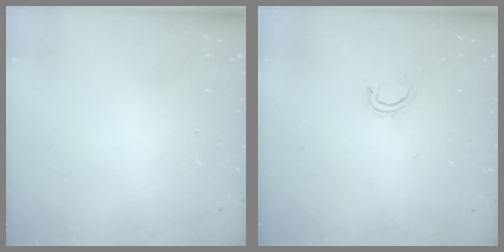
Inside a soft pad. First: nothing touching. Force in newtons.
{"total": 4.3, "press": 4.2, "slide": 1.0}